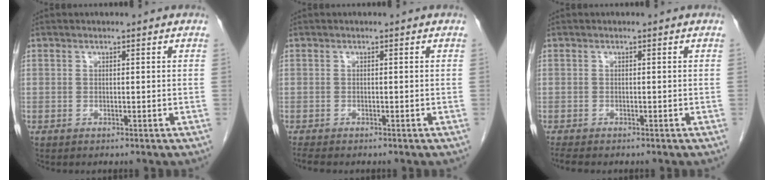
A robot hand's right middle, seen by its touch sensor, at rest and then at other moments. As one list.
[{"total": 2.0, "force": [-1.7, 0.4, 0.9], "torque": [-0.022, -0.007, -0.026]}, {"total": 2.2, "force": [-1.9, 0.4, 1.0], "torque": [-0.023, -0.007, -0.029]}]